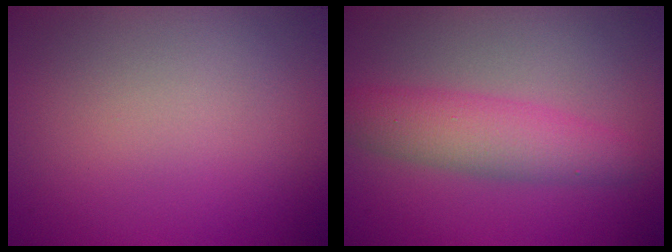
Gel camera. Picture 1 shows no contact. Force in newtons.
{"total": 4.3, "press": 4.3, "slide": 0.1}